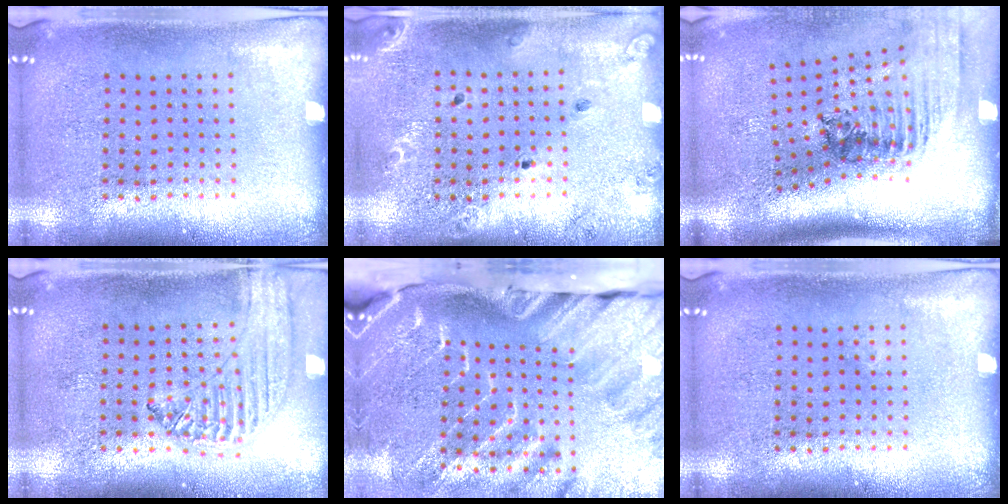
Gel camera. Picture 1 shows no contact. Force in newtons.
{"total": 1.4, "press": 1.4, "slide": 0.1}
{"total": 2.4, "press": 1.7, "slide": 1.8}
{"total": 1.3, "press": 1.3, "slide": 0.2}
{"total": 4.5, "press": 3.2, "slide": 3.2}
{"total": 0.0}